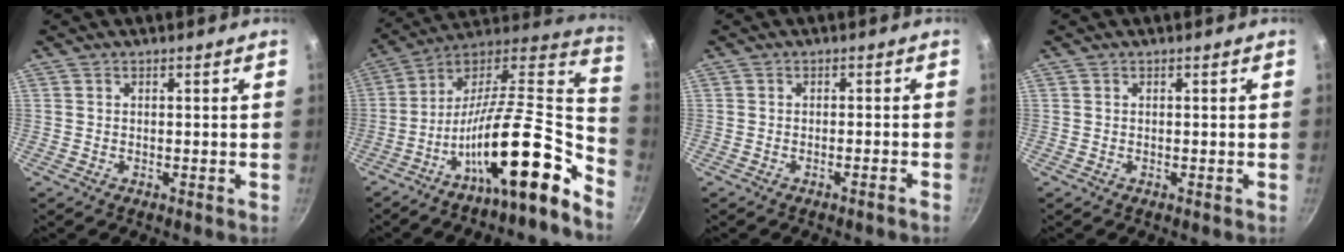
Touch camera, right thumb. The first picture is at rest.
{"total": 23.1, "force": [-12.8, 5.6, 18.4], "torque": [-0.235, 0.074, -0.240]}
{"total": 1.4, "force": [-1.0, -0.1, 1.0], "torque": [-0.024, 0.014, -0.013]}
{"total": 0.0}